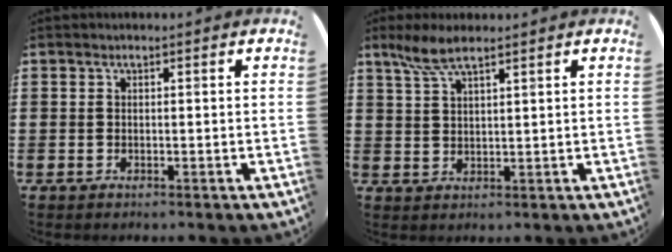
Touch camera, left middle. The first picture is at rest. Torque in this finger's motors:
{"motor_torque": [0.68, -0.59, 0.13, 0.07]}